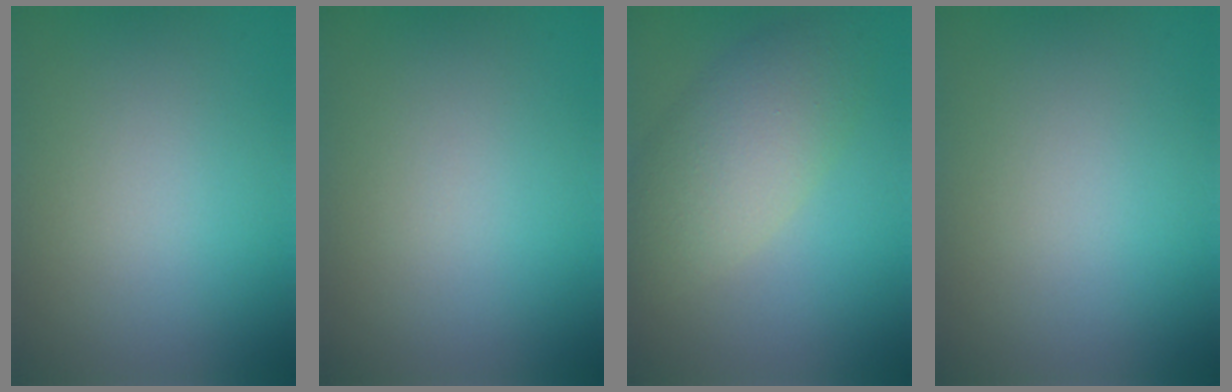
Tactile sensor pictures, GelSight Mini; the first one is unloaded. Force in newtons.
{"total": 0.0}
{"total": 5.5, "press": 5.4, "slide": 0.5}
{"total": 0.0}